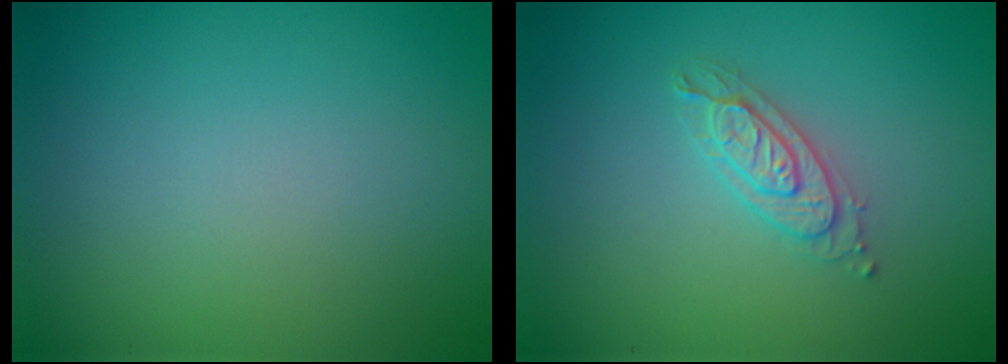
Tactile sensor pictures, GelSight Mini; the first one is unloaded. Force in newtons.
{"total": 2.1, "press": 2.1, "slide": 0.2}